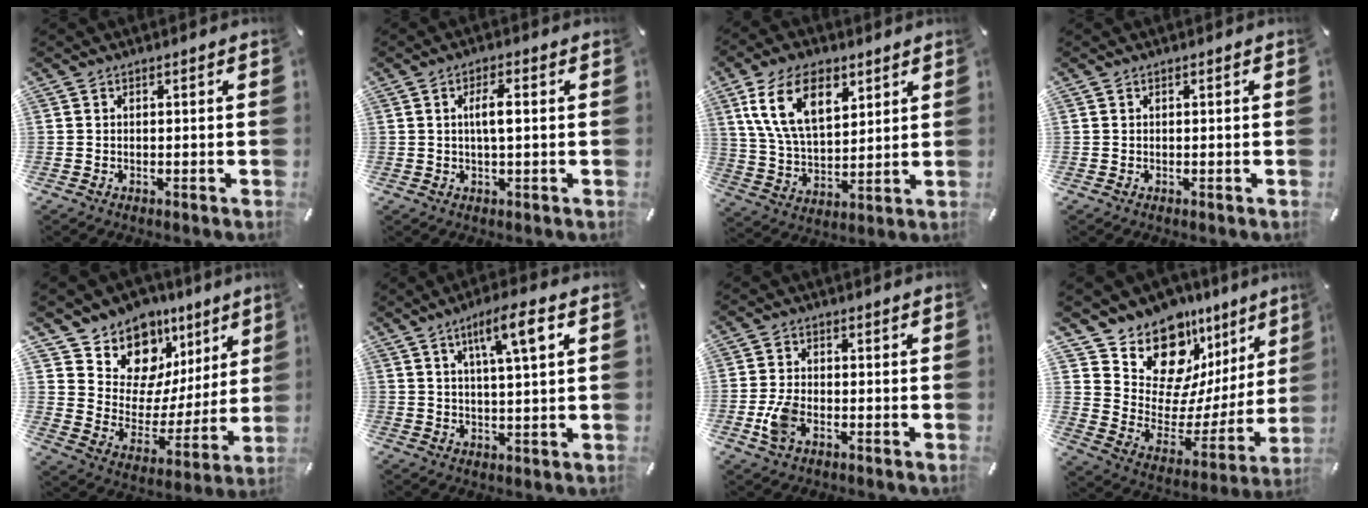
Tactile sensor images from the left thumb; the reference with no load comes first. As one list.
[{"total": 4.9, "force": [0.6, 1.3, 4.7], "torque": [-0.090, 0.004, 0.007]}, {"total": 14.7, "force": [7.2, 8.3, 9.7], "torque": [-0.212, -0.012, 0.126]}, {"total": 0.0}, {"total": 12.7, "force": [10.1, 7.4, 2.0], "torque": [-0.044, -0.110, 0.179]}, {"total": 8.6, "force": [3.7, 1.3, 7.7], "torque": [-0.140, -0.002, 0.058]}, {"total": 5.9, "force": [-2.0, 3.5, 4.3], "torque": [-0.103, 0.001, -0.039]}, {"total": 15.5, "force": [12.7, 7.9, 3.8], "torque": [-0.058, -0.139, 0.220]}]